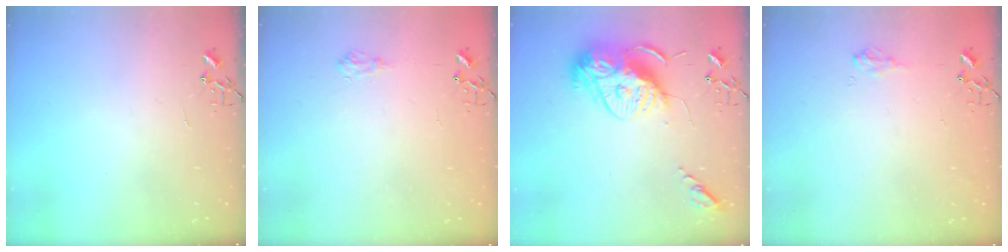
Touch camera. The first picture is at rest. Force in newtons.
{"total": 6.2, "press": 6.2, "slide": 0.8}
{"total": 15.2, "press": 15.2, "slide": 1.4}
{"total": 7.4, "press": 7.4, "slide": 0.9}